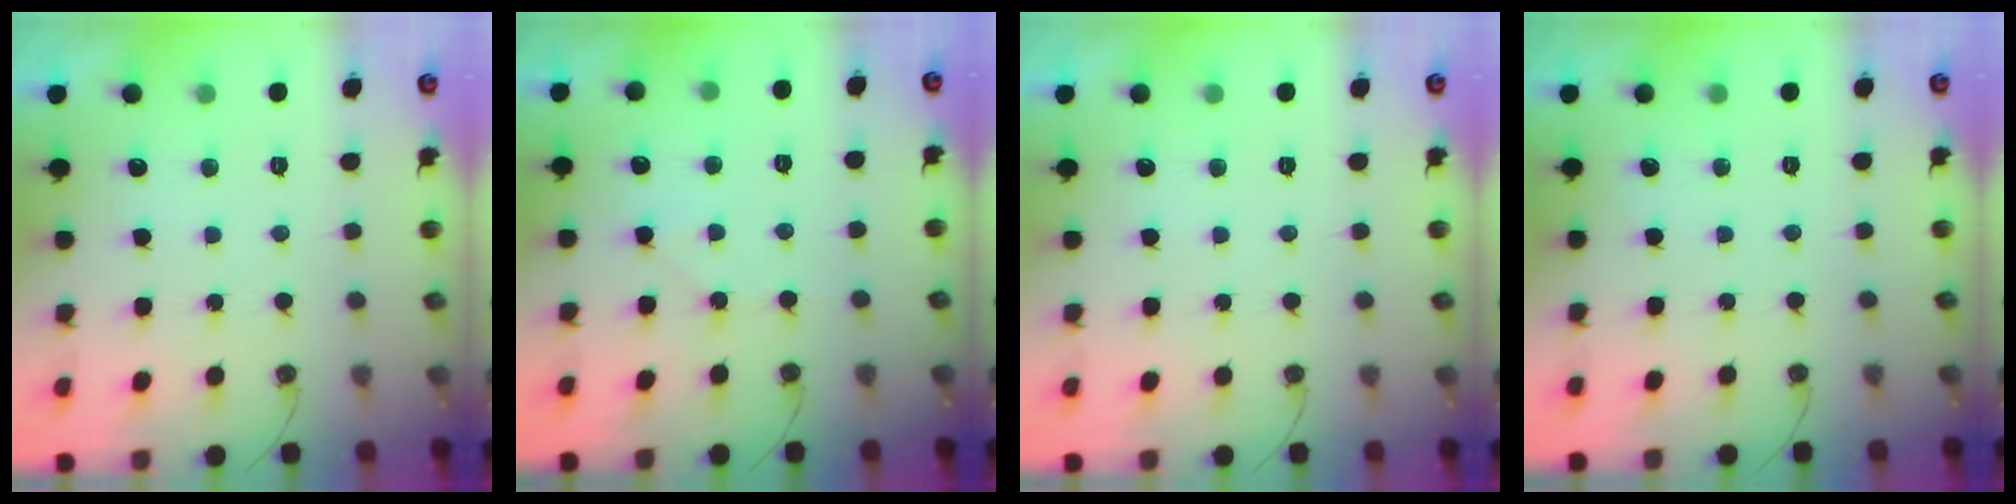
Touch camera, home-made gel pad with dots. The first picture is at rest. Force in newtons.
{"total": 4.0, "press": 4.0, "slide": 0.7}
{"total": 0.0}
{"total": 0.0}